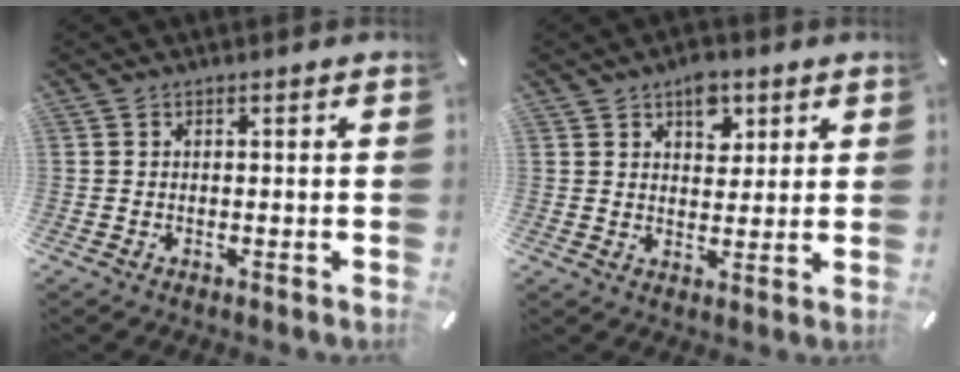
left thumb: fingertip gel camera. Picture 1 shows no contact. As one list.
[{"total": 6.8, "force": [3.7, 4.6, 3.4], "torque": [-0.023, -0.016, 0.059]}]